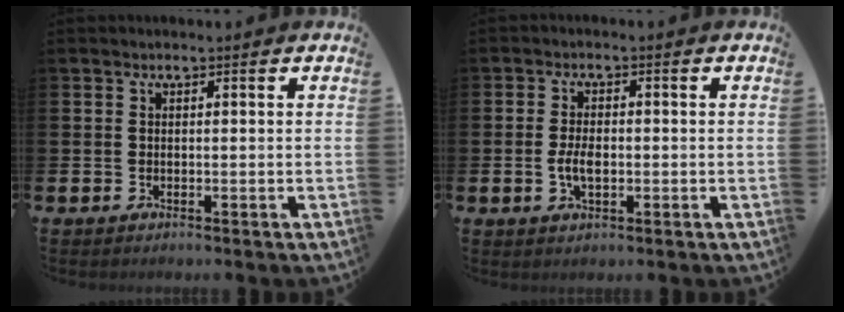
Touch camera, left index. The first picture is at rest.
{"total": 3.3, "force": [-0.4, 1.7, 2.8], "torque": [-0.044, 0.000, -0.009]}